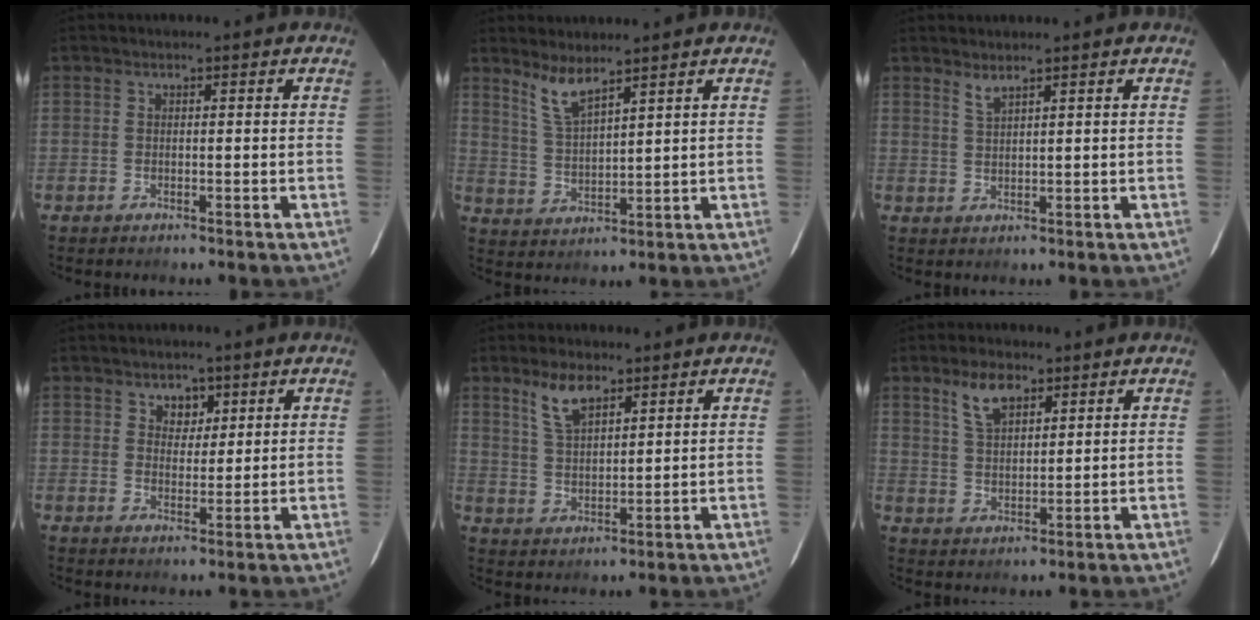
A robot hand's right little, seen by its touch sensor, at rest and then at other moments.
{"total": 5.8, "force": [4.8, 0.7, 3.2], "torque": [-0.068, -0.004, 0.103]}
{"total": 1.9, "force": [1.6, 0.0, 0.9], "torque": [-0.020, 0.000, 0.031]}
{"total": 3.5, "force": [2.0, 2.6, 1.2], "torque": [-0.011, 0.001, 0.033]}
{"total": 6.6, "force": [4.6, 2.7, 3.9], "torque": [-0.074, 0.007, 0.093]}
{"total": 6.5, "force": [4.2, 3.0, 3.9], "torque": [-0.072, 0.009, 0.082]}